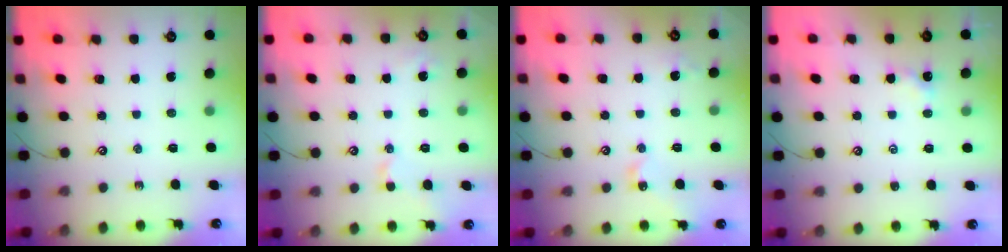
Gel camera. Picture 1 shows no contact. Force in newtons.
{"total": 2.1, "press": 2.0, "slide": 0.6}
{"total": 4.4, "press": 4.4, "slide": 0.6}
{"total": 0.6, "press": 0.5, "slide": 0.2}